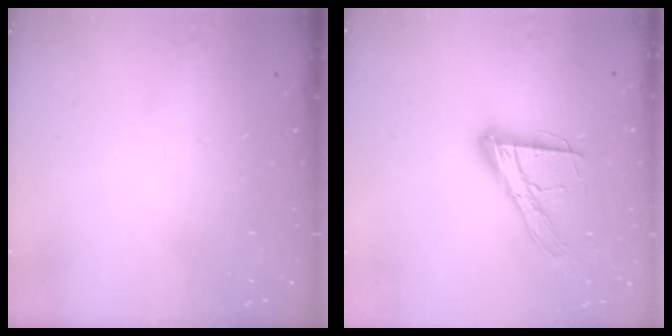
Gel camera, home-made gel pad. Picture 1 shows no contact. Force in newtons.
{"total": 14.9, "press": 14.8, "slide": 1.4}